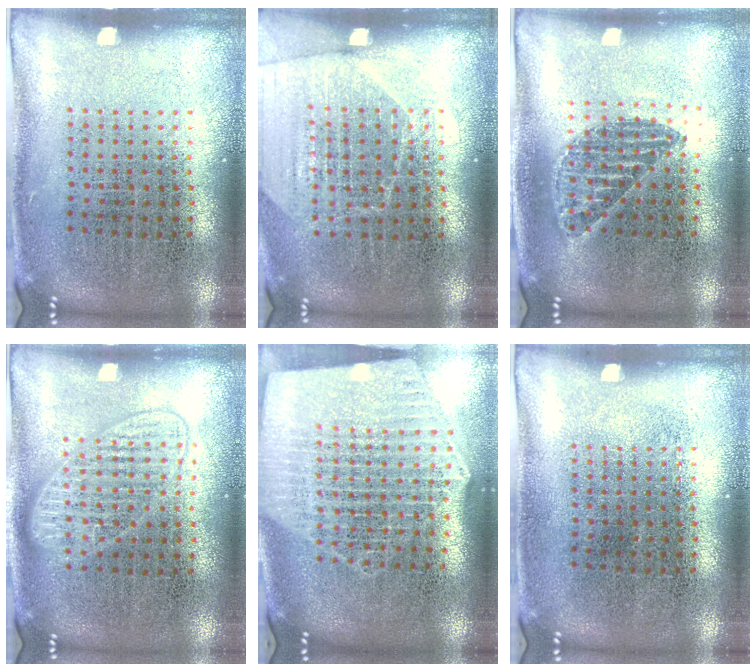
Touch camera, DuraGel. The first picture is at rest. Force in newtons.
{"total": 1.6, "press": 1.5, "slide": 0.3}
{"total": 1.1, "press": 1.0, "slide": 0.4}
{"total": 1.5, "press": 1.4, "slide": 0.3}
{"total": 2.8, "press": 2.4, "slide": 1.4}
{"total": 0.0}